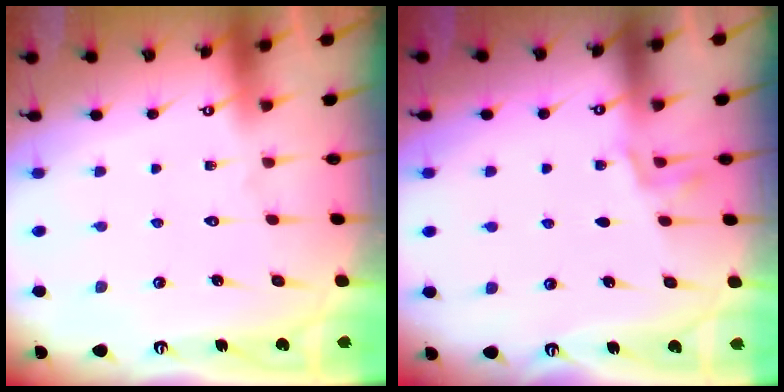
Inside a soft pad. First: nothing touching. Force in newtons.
{"total": 1.8, "press": 0.9, "slide": 1.5}